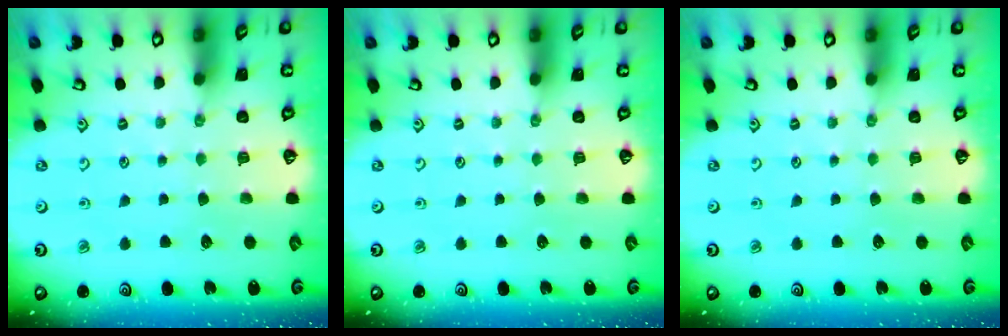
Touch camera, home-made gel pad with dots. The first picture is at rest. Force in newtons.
{"total": 0.0}
{"total": 0.0}